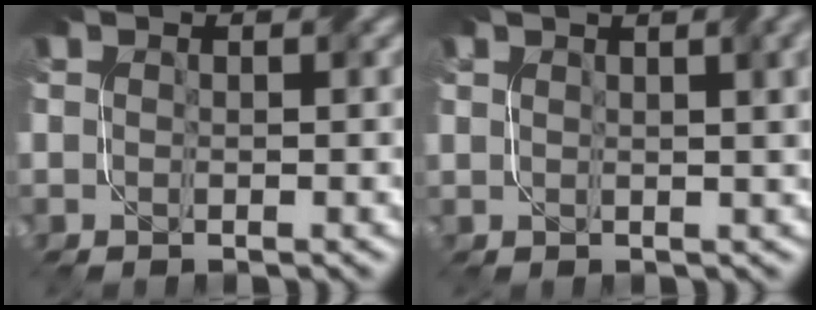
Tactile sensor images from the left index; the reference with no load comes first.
{"total": 8.6, "force": [4.1, 3.8, 6.5], "torque": [-0.044, 0.048, 0.025]}